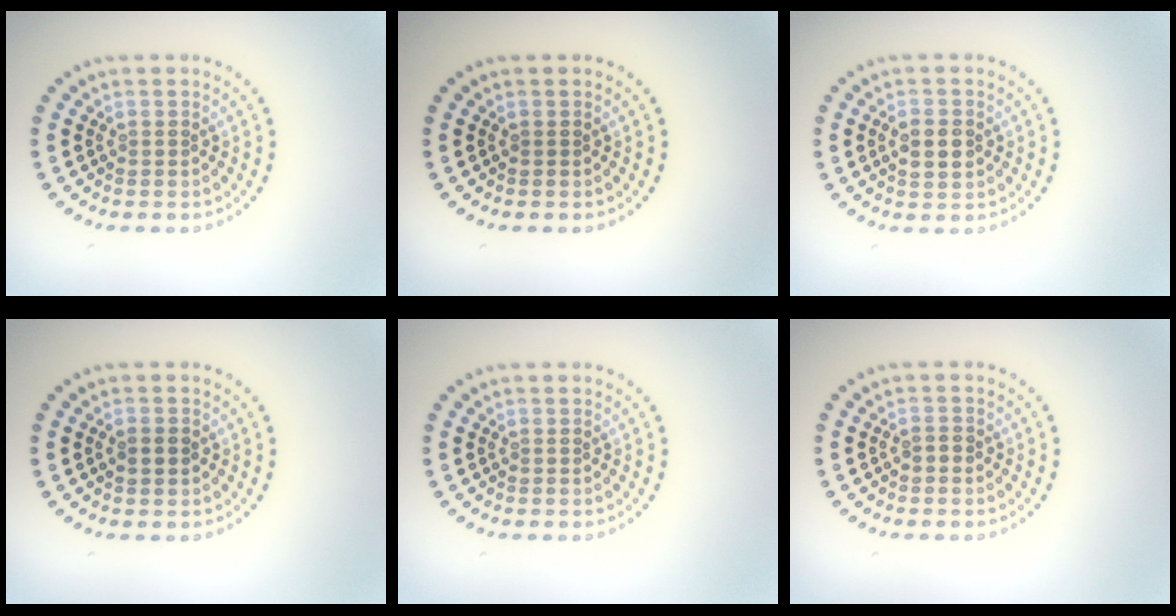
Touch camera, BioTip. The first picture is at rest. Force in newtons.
{"total": 0.0}
{"total": 2.4, "press": 2.4, "slide": 0.1}
{"total": 1.7, "press": 1.7, "slide": 0.0}
{"total": 0.0}
{"total": 0.8, "press": 0.8, "slide": 0.1}